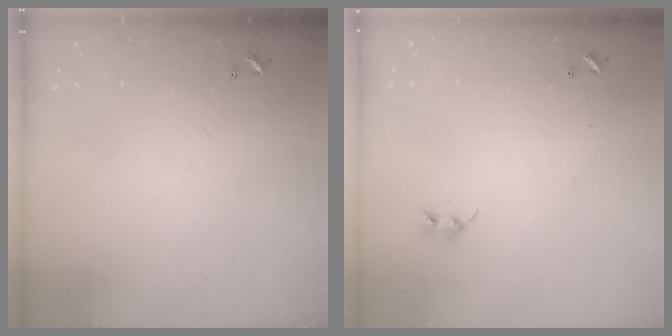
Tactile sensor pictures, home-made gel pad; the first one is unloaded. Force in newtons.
{"total": 7.8, "press": 7.8, "slide": 0.4}